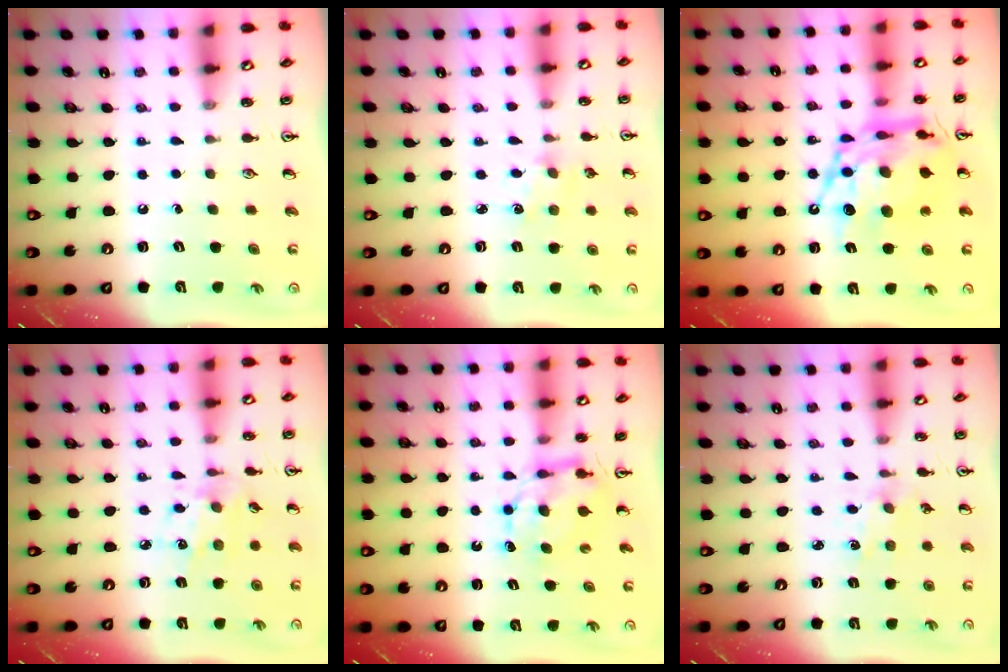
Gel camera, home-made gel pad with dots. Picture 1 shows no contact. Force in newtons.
{"total": 1.7, "press": 1.7, "slide": 0.3}
{"total": 17.9, "press": 17.9, "slide": 1.7}
{"total": 6.6, "press": 6.5, "slide": 1.3}
{"total": 6.7, "press": 6.7, "slide": 0.5}
{"total": 2.0, "press": 2.0, "slide": 0.4}